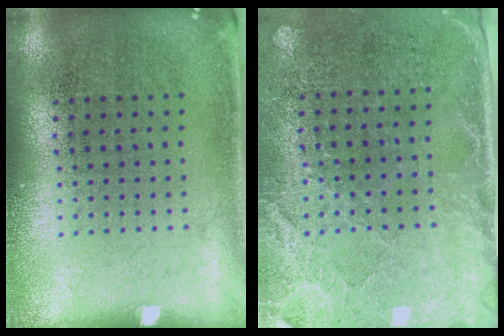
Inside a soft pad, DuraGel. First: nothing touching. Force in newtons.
{"total": 2.8, "press": 2.4, "slide": 1.3}